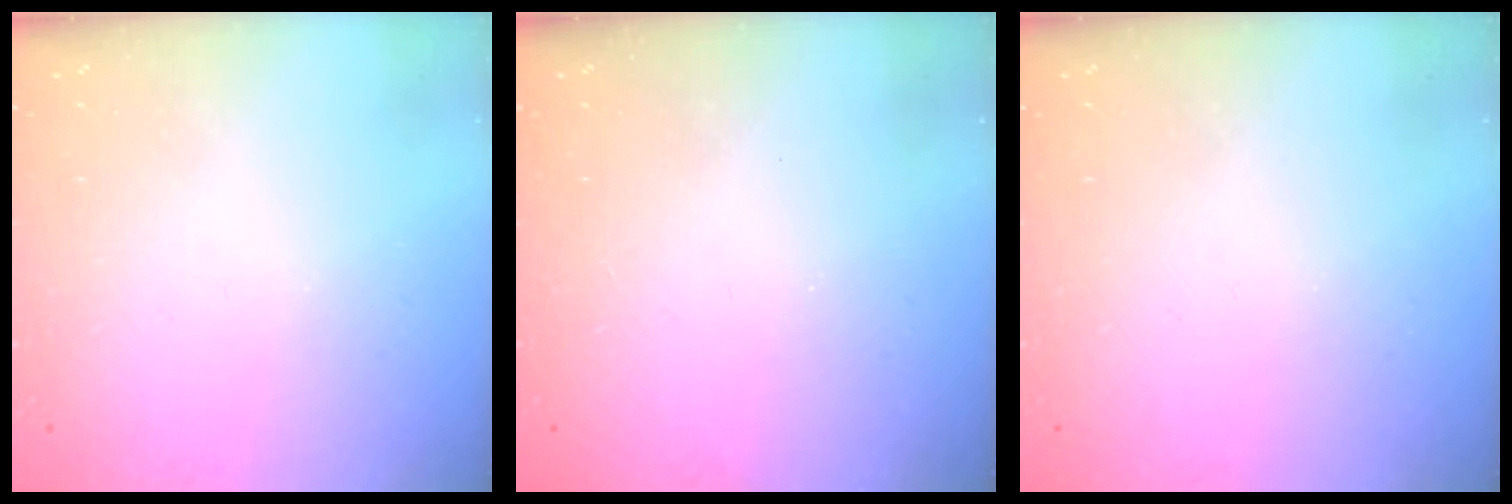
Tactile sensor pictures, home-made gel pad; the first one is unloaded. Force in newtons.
{"total": 1.6, "press": 1.6, "slide": 0.2}
{"total": 0.0}